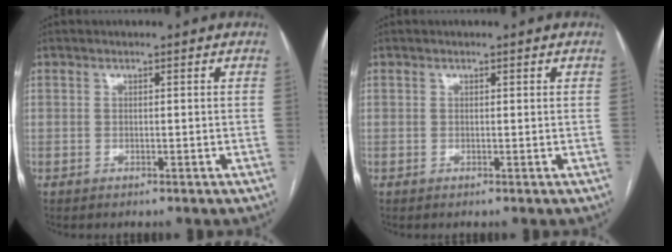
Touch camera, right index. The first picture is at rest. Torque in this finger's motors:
{"motor_torque": [-0.07, -0.01, 0.03, 0.01]}